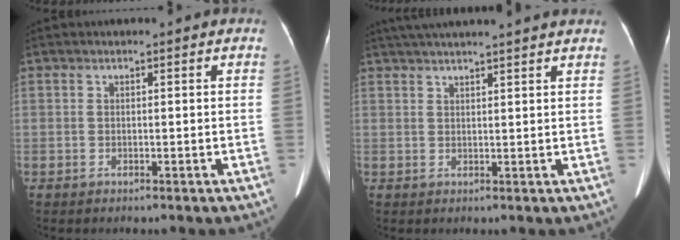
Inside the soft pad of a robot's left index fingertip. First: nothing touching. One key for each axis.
{"total": 14.3, "fx": 12.6, "fy": 0.1, "fz": 6.7, "tx": -0.115, "ty": 0.039, "tz": 0.172}